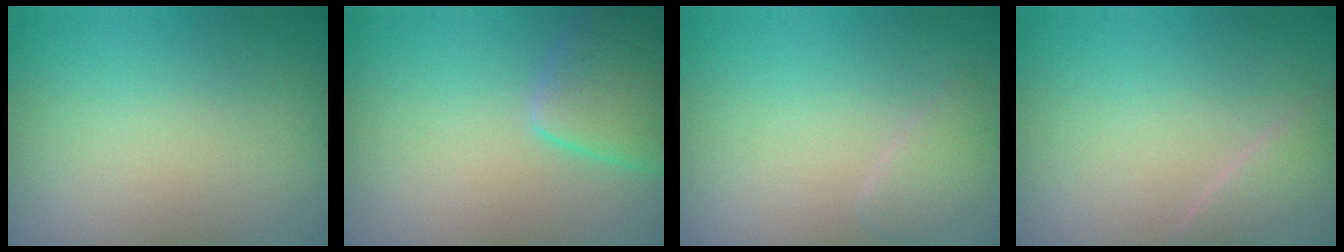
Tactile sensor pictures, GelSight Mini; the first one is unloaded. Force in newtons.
{"total": 4.2, "press": 4.2, "slide": 0.4}
{"total": 1.6, "press": 1.6, "slide": 0.2}
{"total": 2.5, "press": 2.5, "slide": 0.2}